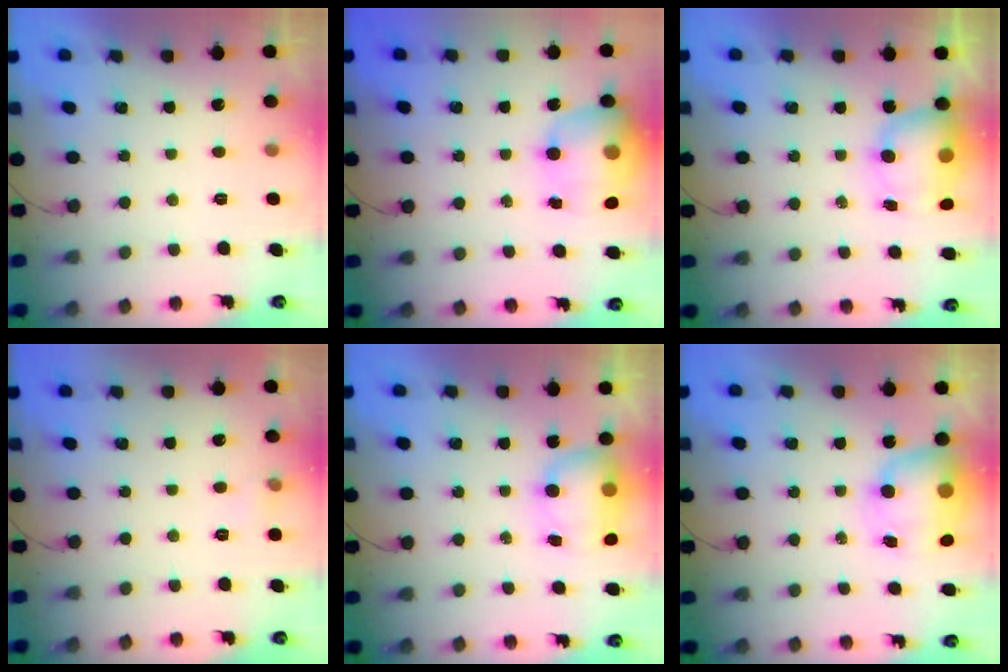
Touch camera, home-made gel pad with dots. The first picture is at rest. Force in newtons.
{"total": 16.7, "press": 16.2, "slide": 3.8}
{"total": 8.0, "press": 7.7, "slide": 2.2}
{"total": 3.3, "press": 3.2, "slide": 1.0}
{"total": 7.4, "press": 7.3, "slide": 1.0}
{"total": 10.6, "press": 10.3, "slide": 2.7}